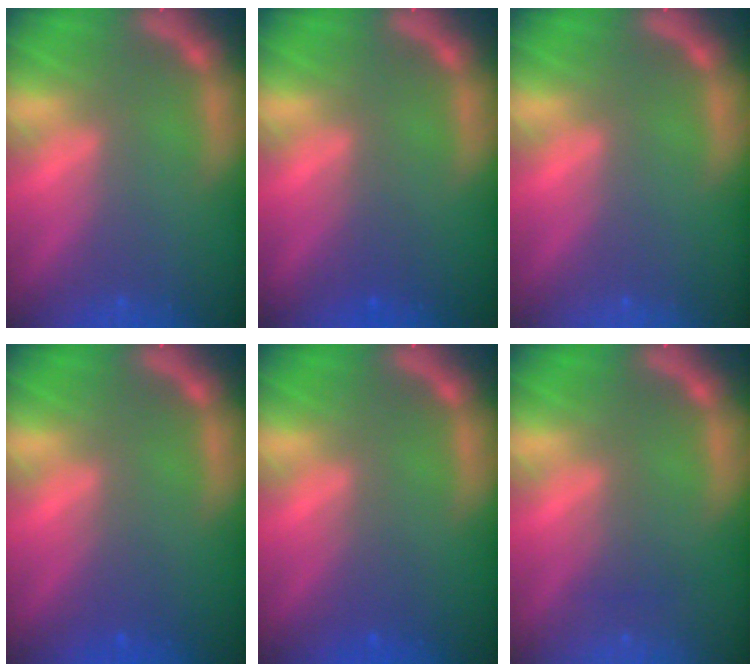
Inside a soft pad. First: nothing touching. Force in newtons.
{"total": 1.5}
{"total": 0.0}
{"total": 1.4}
{"total": 1.4}
{"total": 1.5}